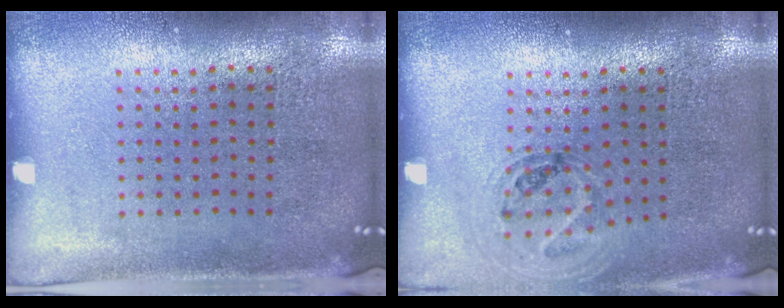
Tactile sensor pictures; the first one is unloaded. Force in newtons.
{"total": 1.0, "press": 1.0, "slide": 0.1}